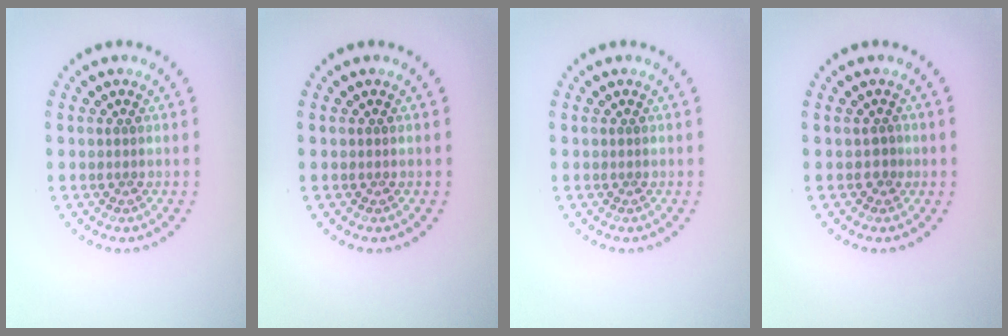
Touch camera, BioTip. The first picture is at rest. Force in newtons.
{"total": 0.0}
{"total": 0.0}
{"total": 0.8, "press": 0.7, "slide": 0.4}